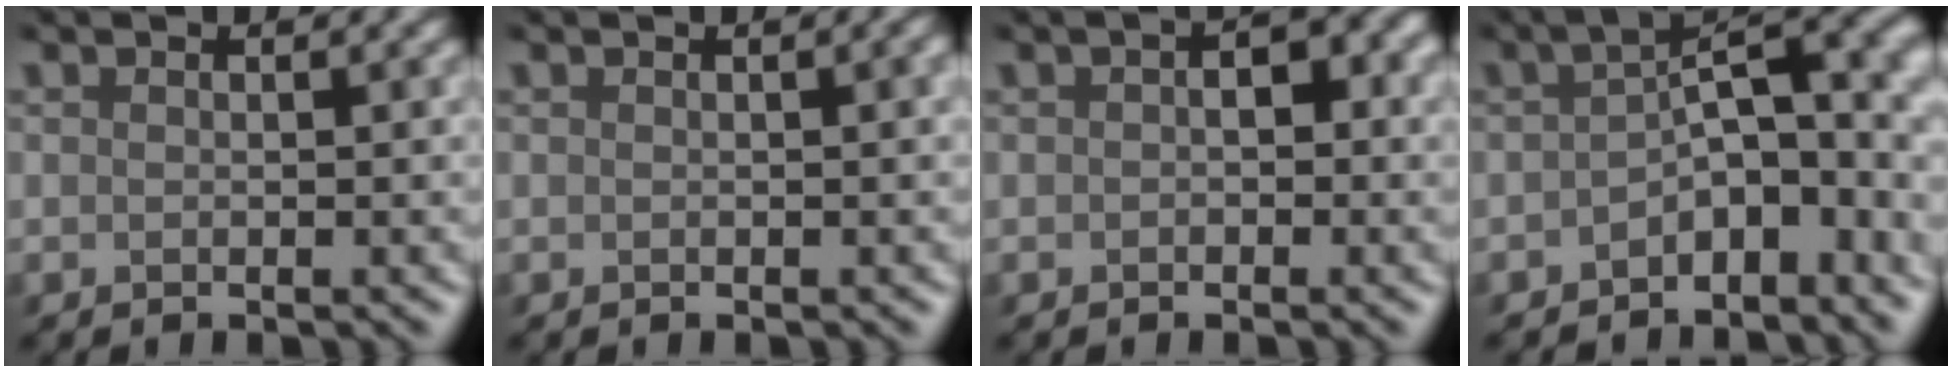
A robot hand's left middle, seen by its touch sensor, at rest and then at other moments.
{"total": 1.1, "force": [-0.2, 0.5, 1.0], "torque": [-0.002, 0.005, -0.006]}
{"total": 1.9, "force": [-0.3, 1.1, 1.5], "torque": [-0.019, 0.008, -0.008]}
{"total": 8.6, "force": [-2.9, 4.1, 7.0], "torque": [-0.090, 0.008, -0.054]}